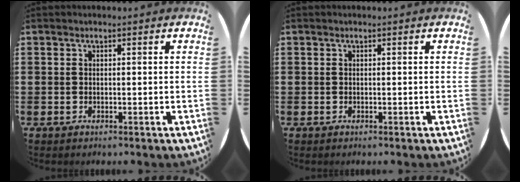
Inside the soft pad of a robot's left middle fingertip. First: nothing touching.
{"total": 0.0}